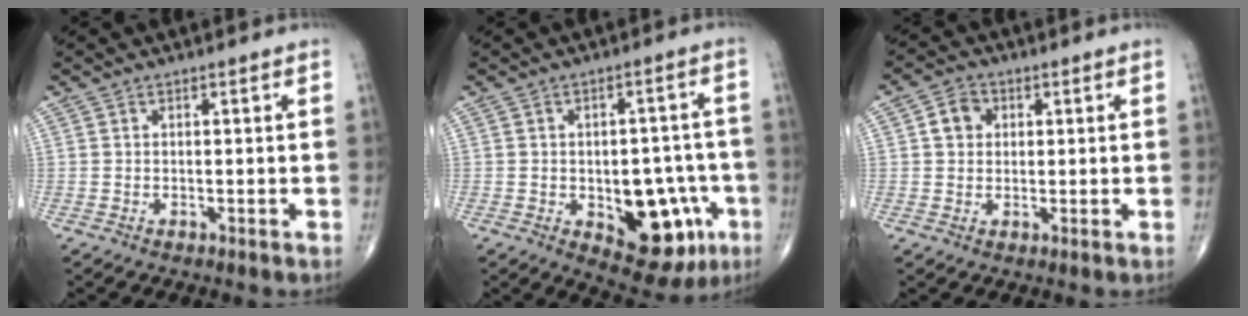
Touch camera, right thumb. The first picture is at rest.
{"total": 14.9, "force": [-4.7, 8.2, 11.5], "torque": [-0.101, 0.022, -0.048]}
{"total": 4.4, "force": [1.0, 3.7, 2.1], "torque": [-0.022, 0.005, 0.013]}